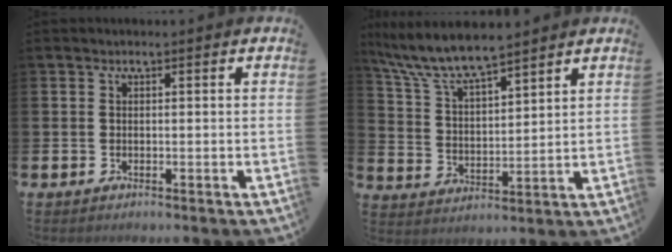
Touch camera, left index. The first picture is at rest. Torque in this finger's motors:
{"motor_torque": [0.51, -0.55, 1.03, 0.21]}